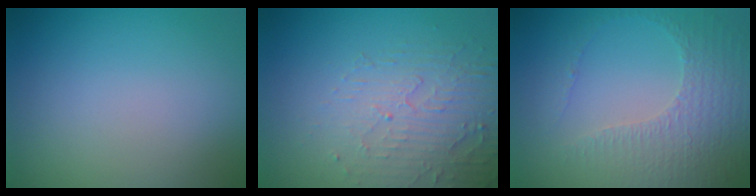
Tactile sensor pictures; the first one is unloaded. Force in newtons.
{"total": 5.0, "press": 3.3, "slide": 3.8}
{"total": 4.4, "press": 3.1, "slide": 3.1}